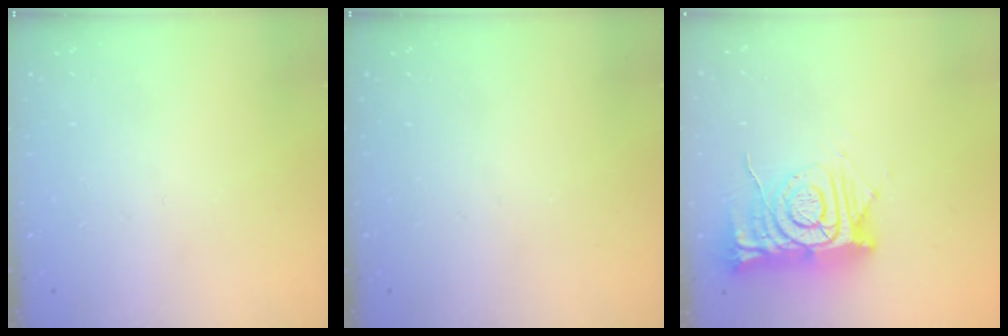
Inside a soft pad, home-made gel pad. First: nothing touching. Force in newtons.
{"total": 0.0}
{"total": 13.6, "press": 13.5, "slide": 1.3}